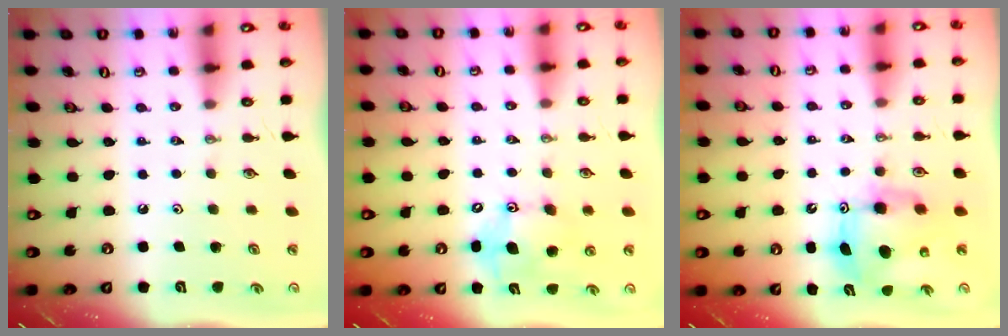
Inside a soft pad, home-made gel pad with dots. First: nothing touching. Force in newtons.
{"total": 12.0, "press": 11.7, "slide": 2.5}
{"total": 9.1, "press": 9.0, "slide": 0.8}